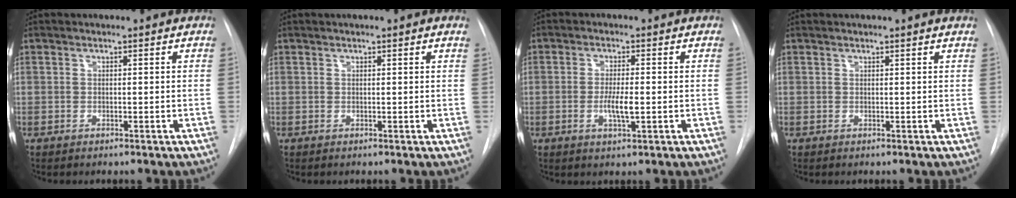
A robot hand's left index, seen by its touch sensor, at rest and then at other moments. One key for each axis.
{"total": 1.3, "fx": 0.9, "fy": 0.0, "fz": 0.9, "tx": -0.012, "ty": 0.012, "tz": 0.012}
{"total": 3.6, "fx": -0.7, "fy": 0.6, "fz": 3.5, "tx": -0.068, "ty": -0.004, "tz": -0.012}
{"total": 1.2, "fx": 1.1, "fy": -0.3, "fz": 0.5, "tx": -0.015, "ty": 0.005, "tz": 0.024}